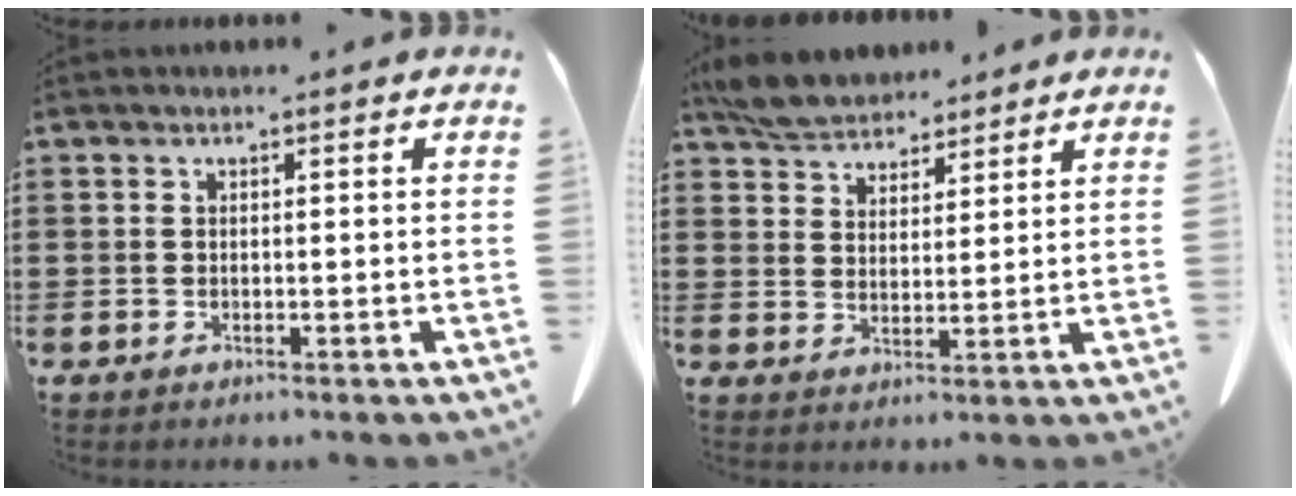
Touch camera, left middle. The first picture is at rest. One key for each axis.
{"total": 5.7, "fx": 5.3, "fy": 1.8, "fz": 1.0, "tx": -0.040, "ty": -0.011, "tz": 0.102}